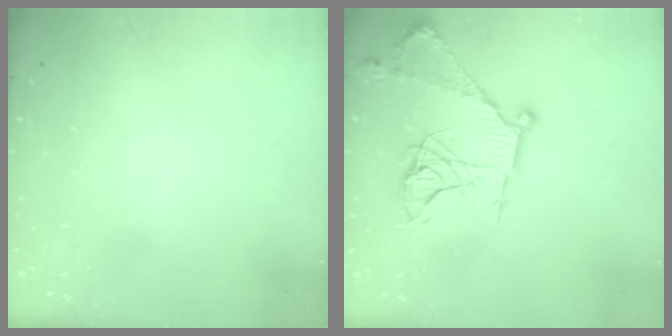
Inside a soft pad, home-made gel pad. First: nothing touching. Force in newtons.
{"total": 18.7, "press": 18.6, "slide": 1.5}